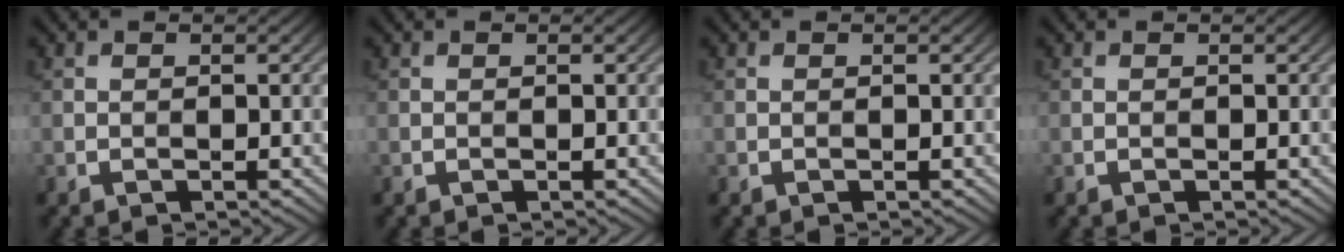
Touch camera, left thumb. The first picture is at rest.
{"total": 0.0}
{"total": 0.0}
{"total": 0.0}